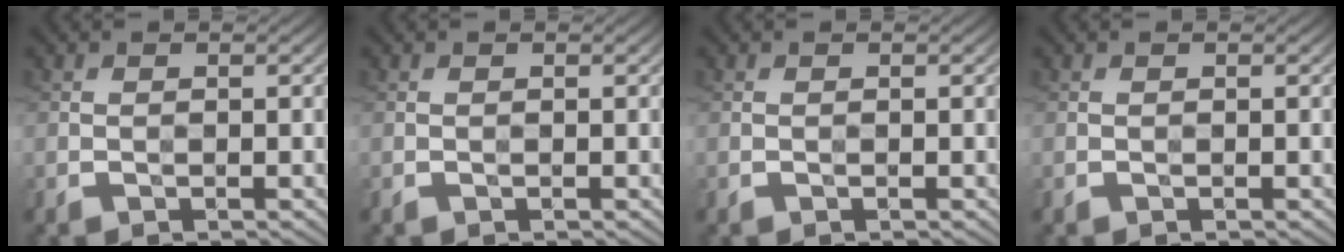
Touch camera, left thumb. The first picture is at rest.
{"total": 0.0}
{"total": 0.0}
{"total": 0.0}